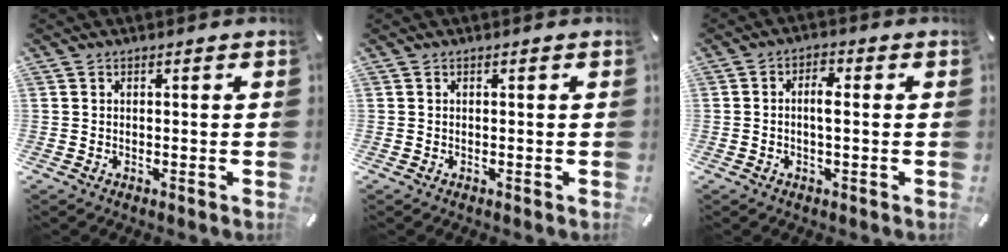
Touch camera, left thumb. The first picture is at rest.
{"total": 0.0}
{"total": 3.7, "force": [-0.2, 1.5, 3.4], "torque": [-0.057, 0.005, -0.006]}